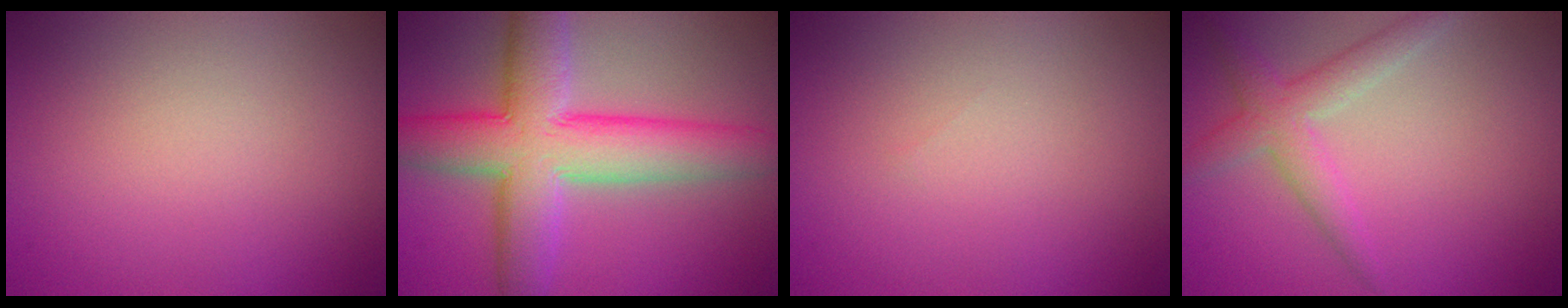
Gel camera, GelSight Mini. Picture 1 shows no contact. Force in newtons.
{"total": 9.4, "press": 9.4, "slide": 0.3}
{"total": 0.0}
{"total": 3.1, "press": 3.0, "slide": 0.2}